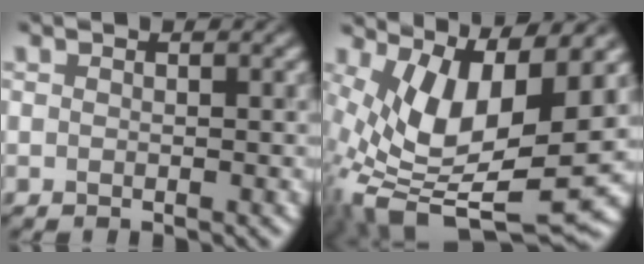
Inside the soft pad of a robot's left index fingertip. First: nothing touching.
{"total": 12.3, "force": [0.9, 4.8, 11.3], "torque": [-0.224, -0.014, 0.021]}